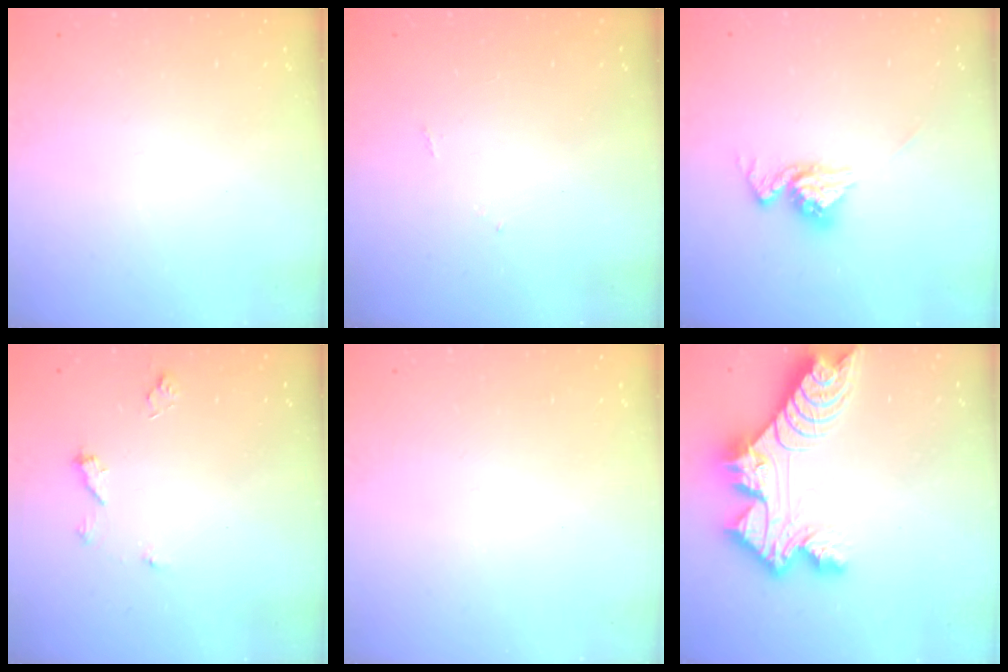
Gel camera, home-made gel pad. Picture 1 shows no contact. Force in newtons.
{"total": 4.0, "press": 4.0, "slide": 0.6}
{"total": 12.4, "press": 12.3, "slide": 1.0}
{"total": 7.0, "press": 7.0, "slide": 0.7}
{"total": 0.0}
{"total": 14.9, "press": 14.8, "slide": 1.5}